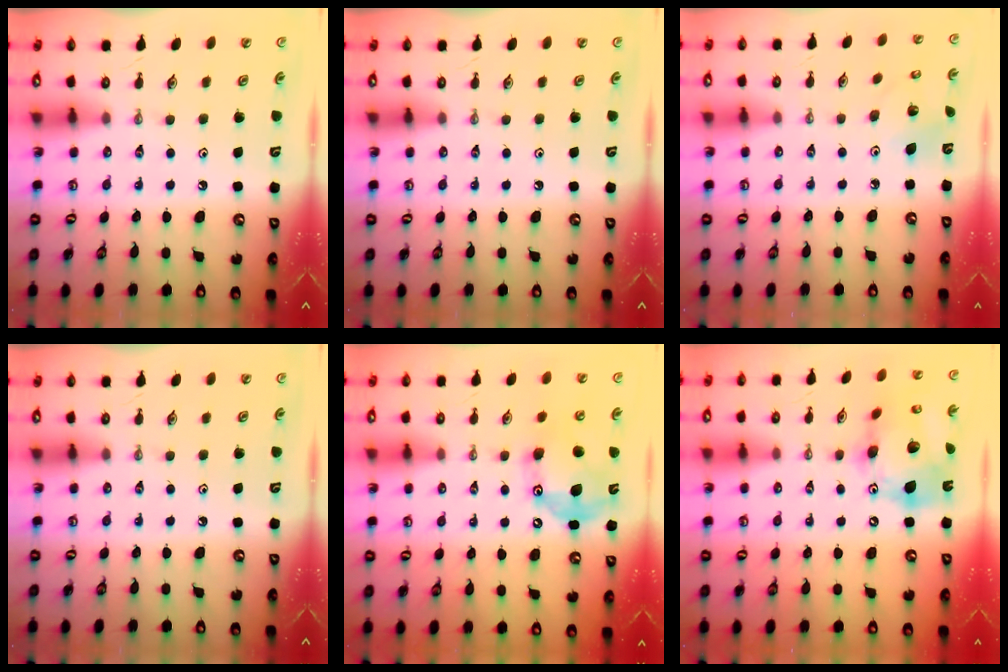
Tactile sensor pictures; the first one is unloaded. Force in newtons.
{"total": 0.0}
{"total": 4.4, "press": 4.4, "slide": 0.3}
{"total": 0.0}
{"total": 15.6, "press": 15.6, "slide": 0.3}
{"total": 19.8, "press": 19.6, "slide": 3.1}